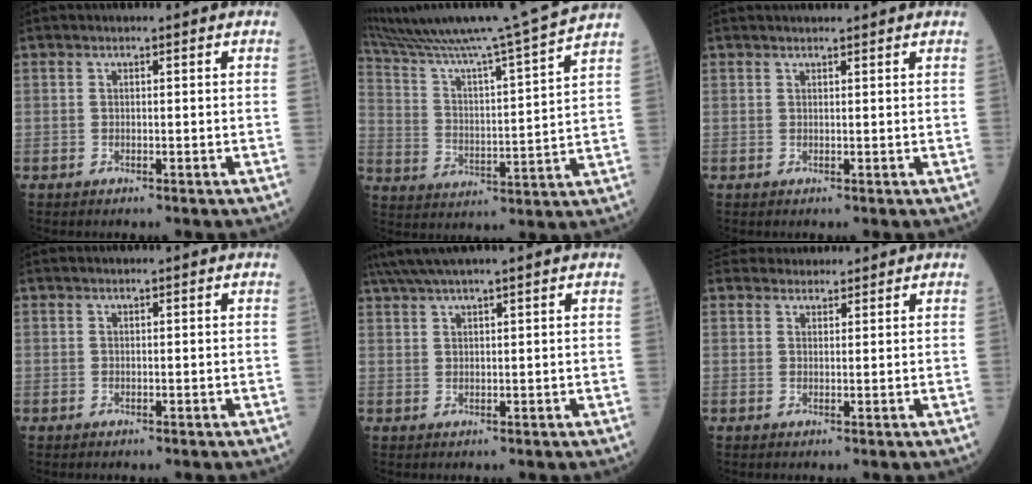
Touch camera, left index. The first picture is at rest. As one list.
[{"total": 21.8, "force": [19.1, -2.7, 10.0], "torque": [-0.181, -0.037, 0.289]}, {"total": 2.9, "force": [2.8, -0.1, 0.8], "torque": [-0.010, 0.017, 0.036]}, {"total": 0.0}, {"total": 6.8, "force": [5.7, -1.0, 3.4], "torque": [-0.060, 0.033, 0.099]}, {"total": 4.3, "force": [4.1, 1.3, 0.1], "torque": [0.001, 0.023, 0.062]}]